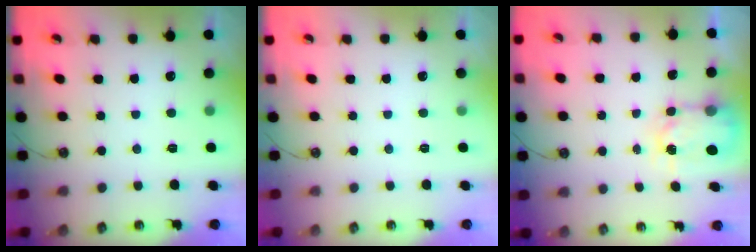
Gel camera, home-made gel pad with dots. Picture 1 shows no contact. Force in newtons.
{"total": 0.0}
{"total": 5.4, "press": 5.4, "slide": 0.4}